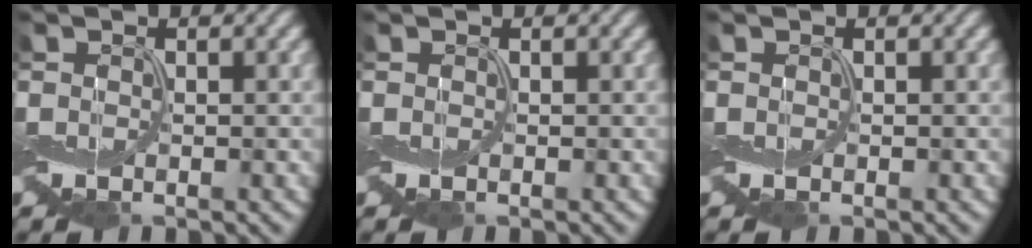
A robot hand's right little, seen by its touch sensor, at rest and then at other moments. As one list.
[{"total": 0.0}, {"total": 0.0}]